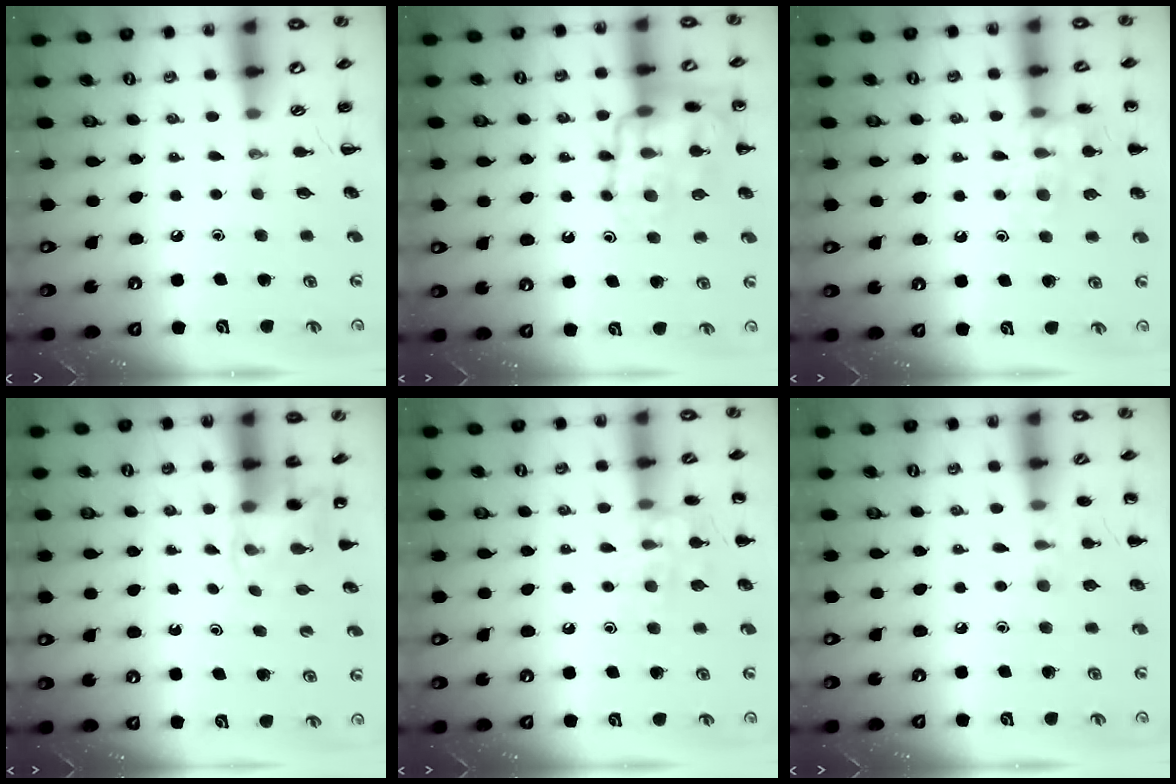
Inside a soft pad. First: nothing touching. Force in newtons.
{"total": 17.2, "press": 17.1, "slide": 1.5}
{"total": 13.0, "press": 13.0, "slide": 1.3}
{"total": 3.6, "press": 3.4, "slide": 1.3}
{"total": 10.4, "press": 10.3, "slide": 0.5}
{"total": 6.1, "press": 5.8, "slide": 1.9}